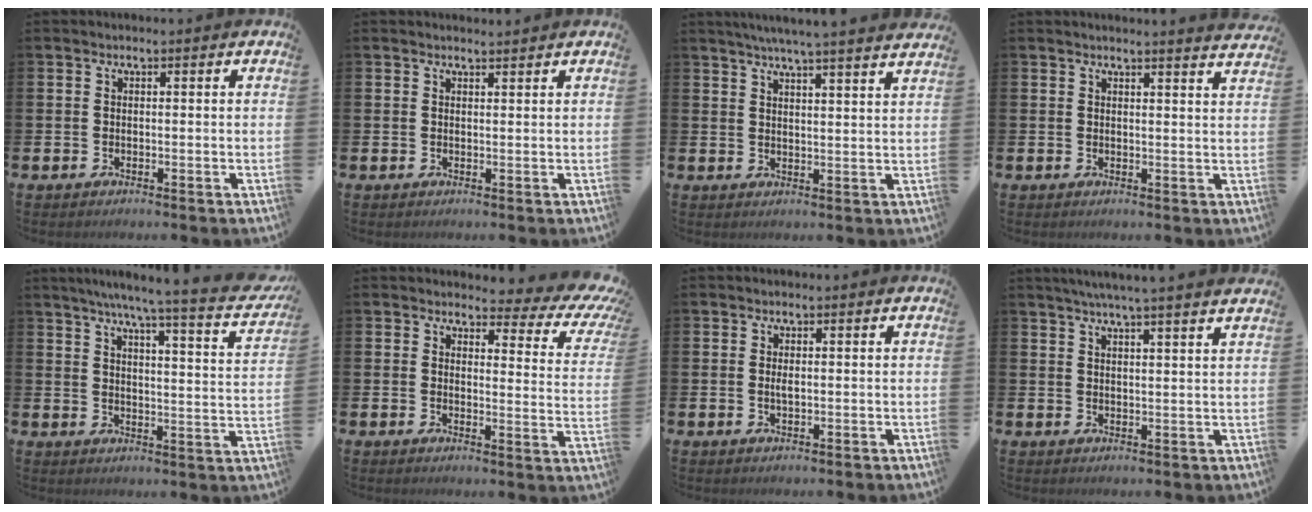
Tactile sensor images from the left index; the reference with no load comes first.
{"total": 1.2, "force": [1.2, 0.1, 0.0], "torque": [0.014, -0.006, 0.019]}
{"total": 5.2, "force": [5.0, -1.0, 1.4], "torque": [-0.032, -0.027, 0.085]}
{"total": 2.2, "force": [2.2, -0.3, 0.0], "torque": [0.013, -0.019, 0.037]}
{"total": 6.6, "force": [5.8, 0.1, 3.2], "torque": [-0.059, -0.052, 0.088]}
{"total": 3.9, "force": [3.2, 1.7, 1.5], "torque": [-0.015, -0.040, 0.041]}
{"total": 0.9, "force": [0.2, 0.3, 0.9], "torque": [-0.018, 0.001, 0.002]}
{"total": 4.4, "force": [4.2, -1.0, 1.2], "torque": [-0.024, -0.019, 0.073]}